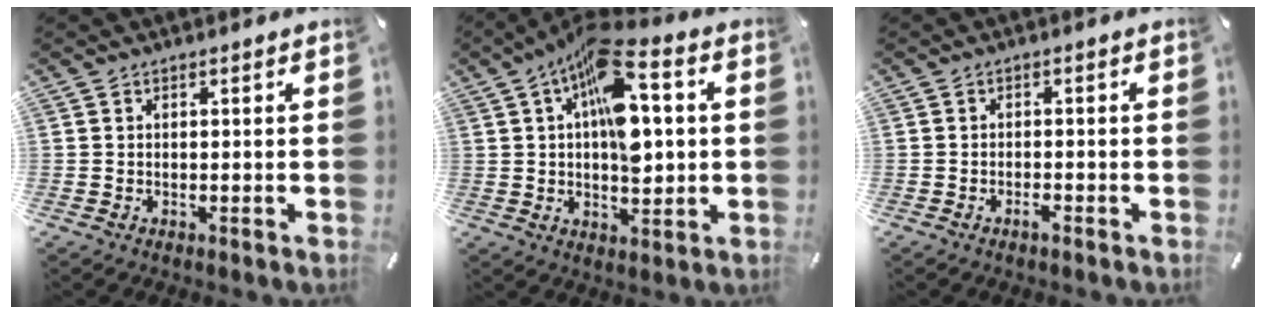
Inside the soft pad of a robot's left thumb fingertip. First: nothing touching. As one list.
[{"total": 15.3, "force": [4.1, 7.6, 12.7], "torque": [-0.200, -0.020, 0.066]}, {"total": 1.9, "force": [-1.2, 0.5, 1.3], "torque": [-0.024, 0.003, -0.023]}]